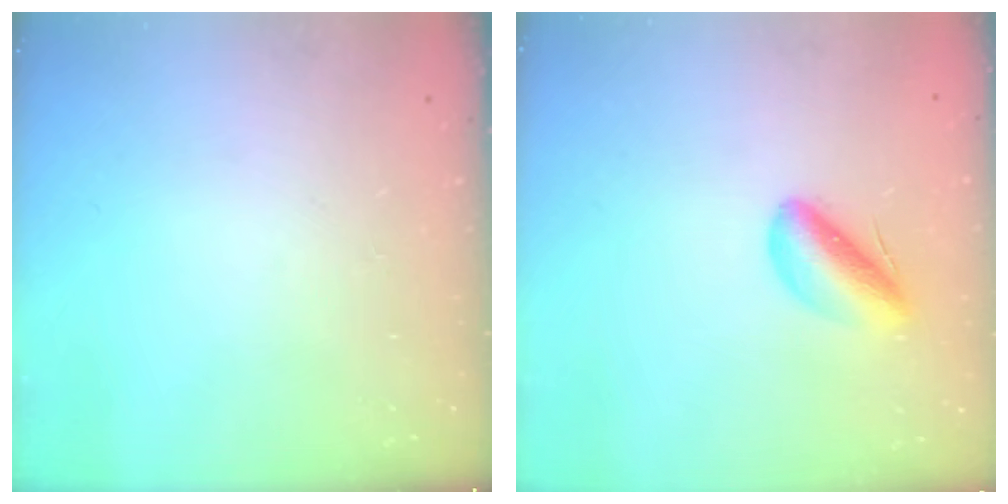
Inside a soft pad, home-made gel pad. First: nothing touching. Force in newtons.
{"total": 7.1, "press": 6.9, "slide": 1.7}